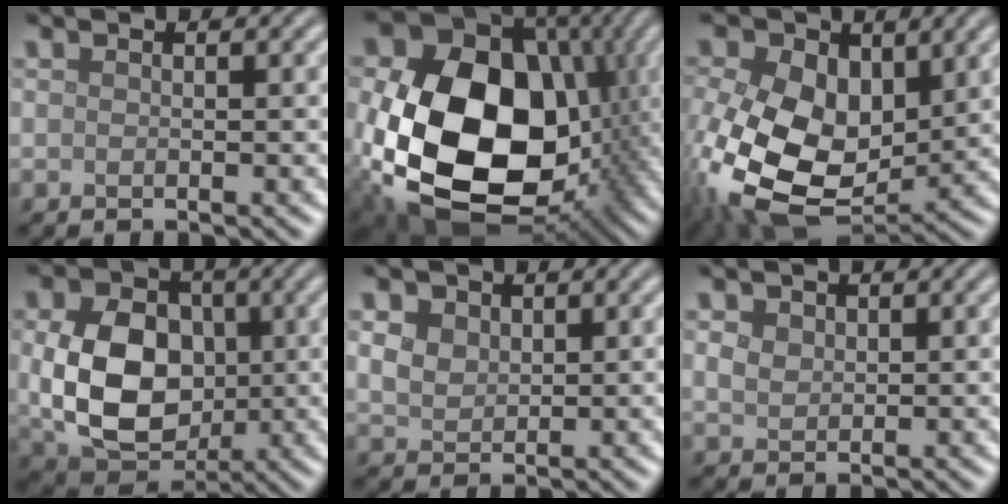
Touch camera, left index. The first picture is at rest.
{"total": 22.1, "force": [-1.1, 16.7, 14.4], "torque": [-0.314, -0.057, 0.002]}
{"total": 14.8, "force": [-0.2, 10.3, 10.7], "torque": [-0.216, -0.016, -0.001]}
{"total": 10.1, "force": [0.1, 7.5, 6.7], "torque": [-0.150, -0.014, 0.008]}
{"total": 4.1, "force": [2.0, 3.0, 2.1], "torque": [-0.057, 0.015, 0.029]}
{"total": 1.4, "force": [0.6, 1.2, 0.6], "torque": [-0.015, 0.001, 0.012]}